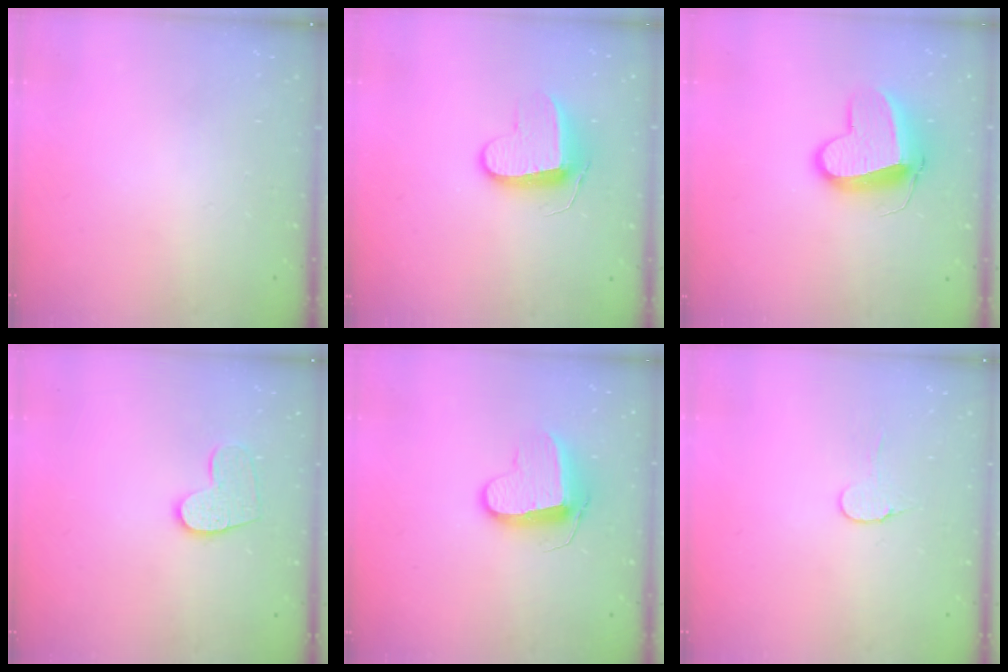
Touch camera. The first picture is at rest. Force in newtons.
{"total": 9.4, "press": 9.4, "slide": 0.5}
{"total": 13.4, "press": 13.3, "slide": 1.3}
{"total": 9.9, "press": 9.9, "slide": 0.7}
{"total": 10.1, "press": 10.1, "slide": 0.3}
{"total": 6.1, "press": 6.1, "slide": 0.5}